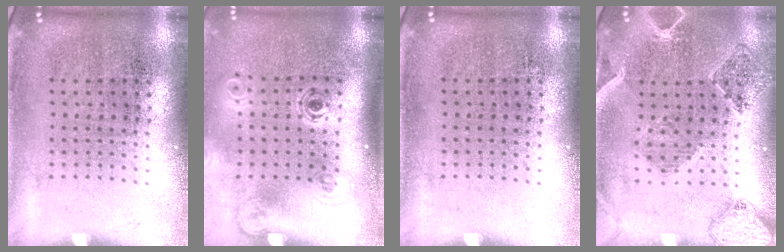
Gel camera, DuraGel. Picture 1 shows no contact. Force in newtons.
{"total": 1.9, "press": 1.3, "slide": 1.4}
{"total": 0.0}
{"total": 0.7, "press": 0.7, "slide": 0.3}